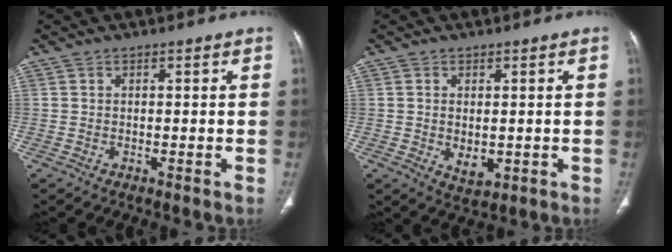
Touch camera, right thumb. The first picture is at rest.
{"total": 4.3, "force": [-0.5, 2.7, 3.3], "torque": [-0.052, -0.008, 0.002]}